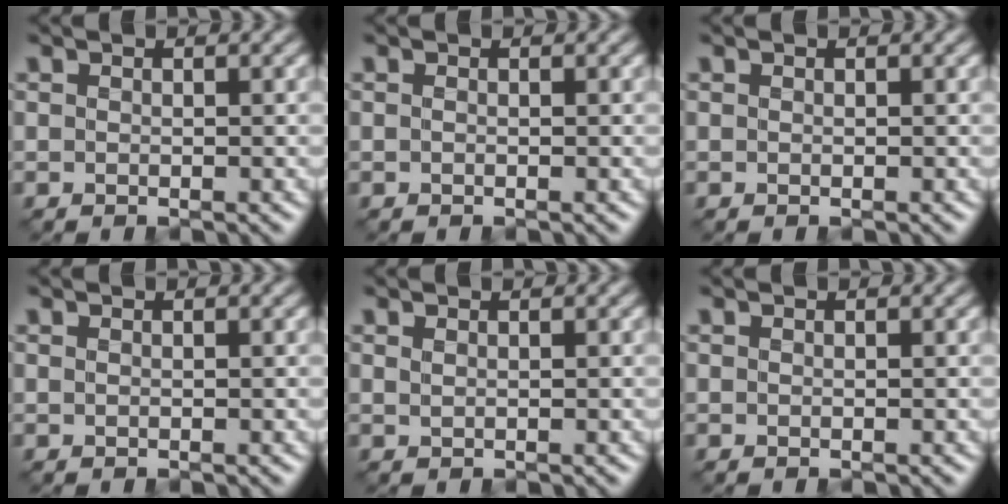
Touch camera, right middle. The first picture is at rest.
{"total": 0.0}
{"total": 0.0}
{"total": 0.0}
{"total": 0.6, "force": [0.4, 0.3, 0.3], "torque": [-0.002, -0.006, 0.004]}
{"total": 0.0}